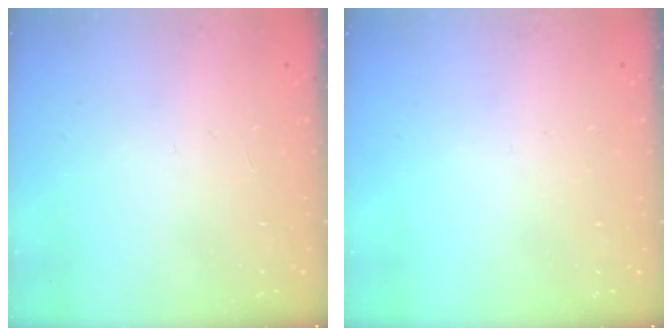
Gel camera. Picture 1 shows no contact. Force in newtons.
{"total": 0.0}